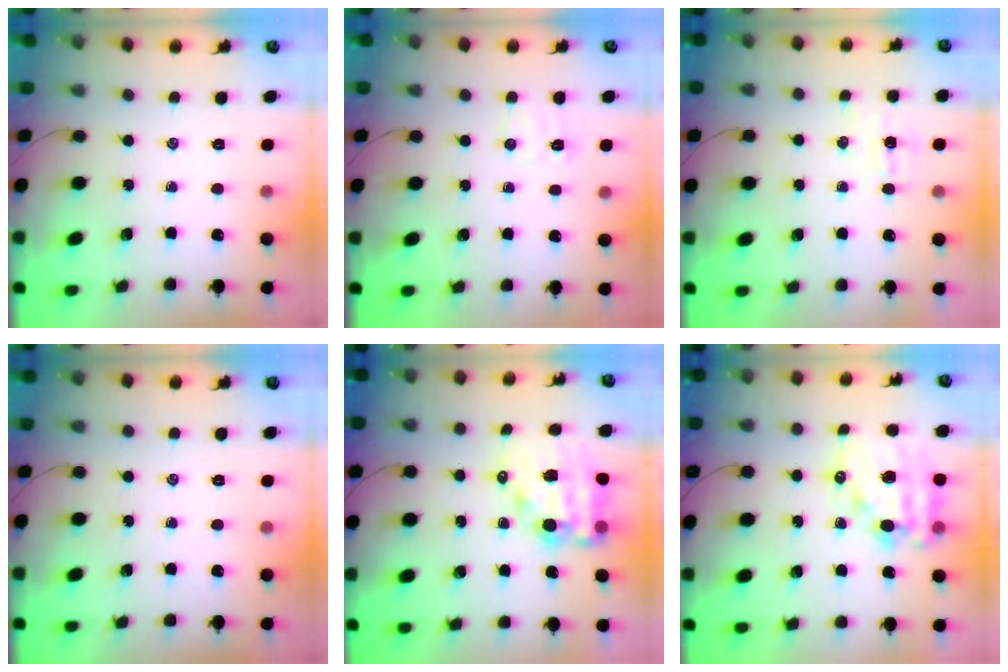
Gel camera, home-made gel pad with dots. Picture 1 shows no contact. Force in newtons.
{"total": 5.7, "press": 5.6, "slide": 1.3}
{"total": 3.4, "press": 3.3, "slide": 1.1}
{"total": 0.0}
{"total": 13.8, "press": 13.4, "slide": 3.3}
{"total": 16.0, "press": 15.6, "slide": 3.5}